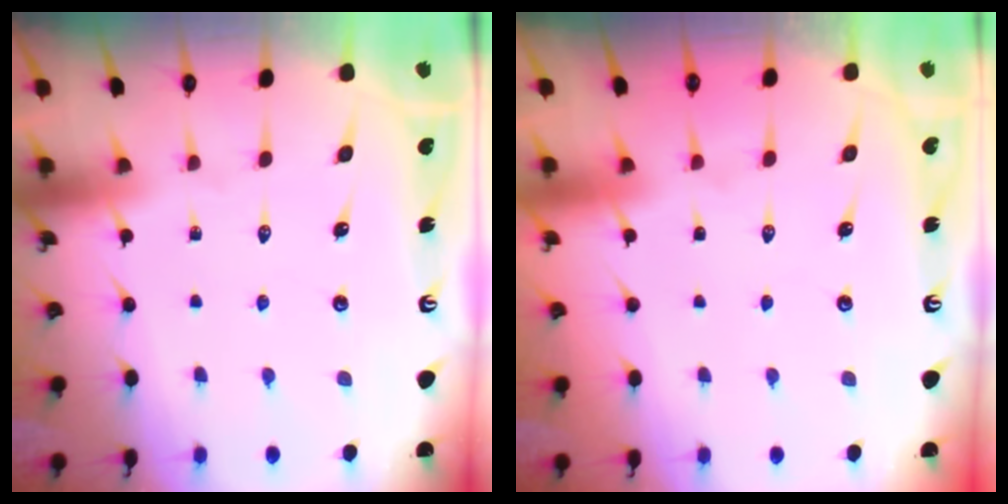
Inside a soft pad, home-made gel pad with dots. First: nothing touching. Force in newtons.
{"total": 1.5, "press": 1.5, "slide": 0.1}